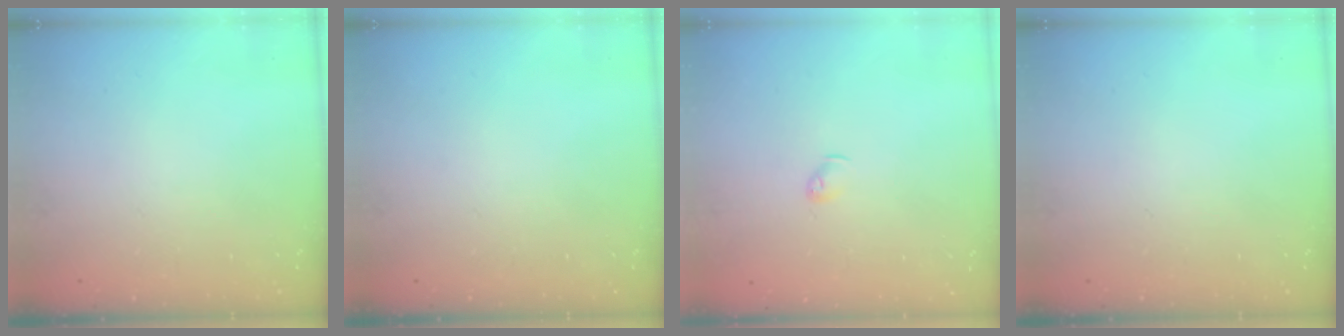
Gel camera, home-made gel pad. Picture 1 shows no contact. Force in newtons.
{"total": 0.0}
{"total": 3.3, "press": 3.2, "slide": 0.6}
{"total": 0.0}